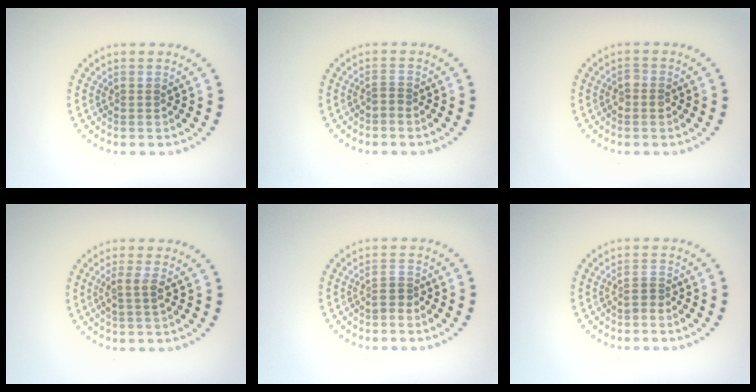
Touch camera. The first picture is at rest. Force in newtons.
{"total": 0.6, "press": 0.4, "slide": 0.5}
{"total": 1.1, "press": 1.0, "slide": 0.3}
{"total": 1.5, "press": 1.3, "slide": 0.8}
{"total": 1.1, "press": 0.9, "slide": 0.7}
{"total": 0.7, "press": 0.5, "slide": 0.6}